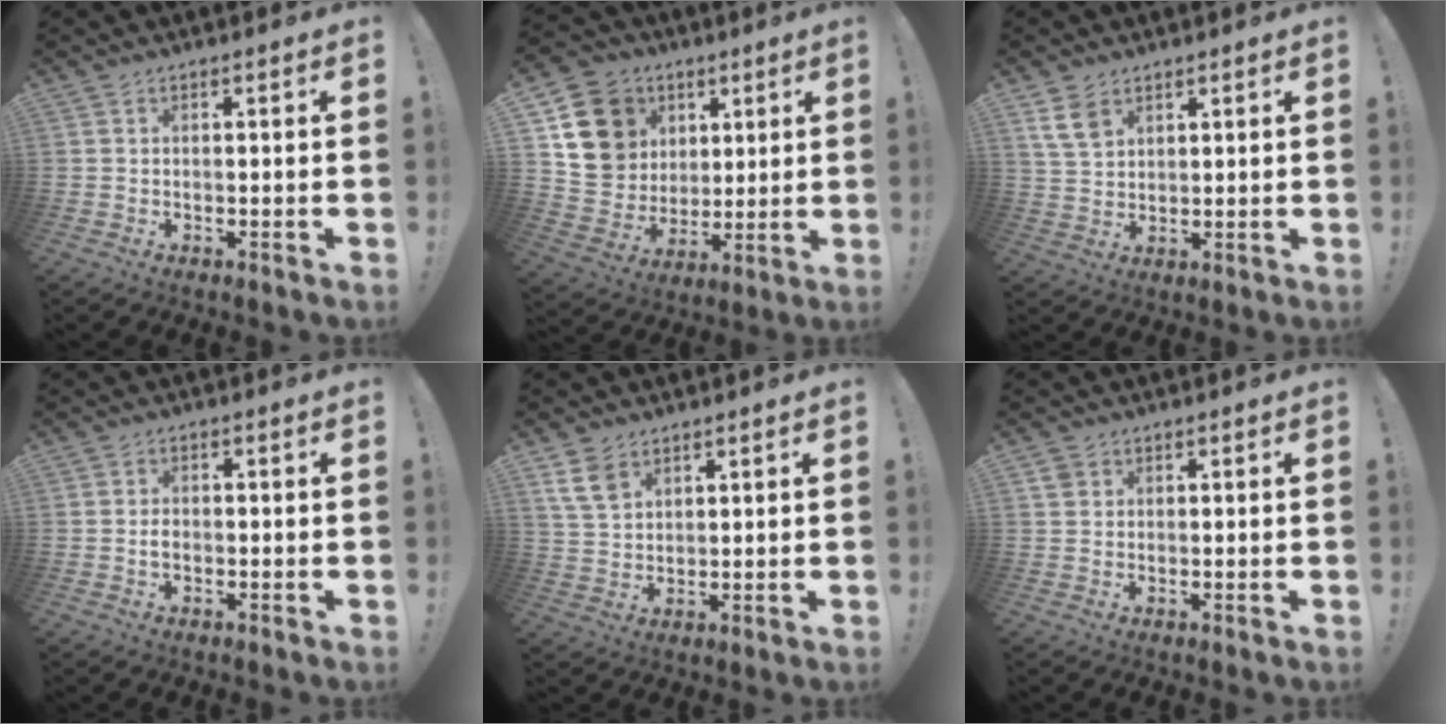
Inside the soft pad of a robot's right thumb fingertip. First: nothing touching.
{"total": 16.4, "force": [6.3, 14.0, 5.9], "torque": [-0.089, -0.018, 0.148]}
{"total": 6.9, "force": [3.9, 4.2, 3.8], "torque": [-0.057, -0.013, 0.077]}
{"total": 1.7, "force": [-0.8, 1.2, 1.0], "torque": [-0.016, 0.005, -0.015]}
{"total": 7.2, "force": [4.2, 4.5, 3.9], "torque": [-0.061, -0.014, 0.083]}
{"total": 2.2, "force": [1.3, 1.7, 0.7], "torque": [-0.015, 0.002, 0.025]}